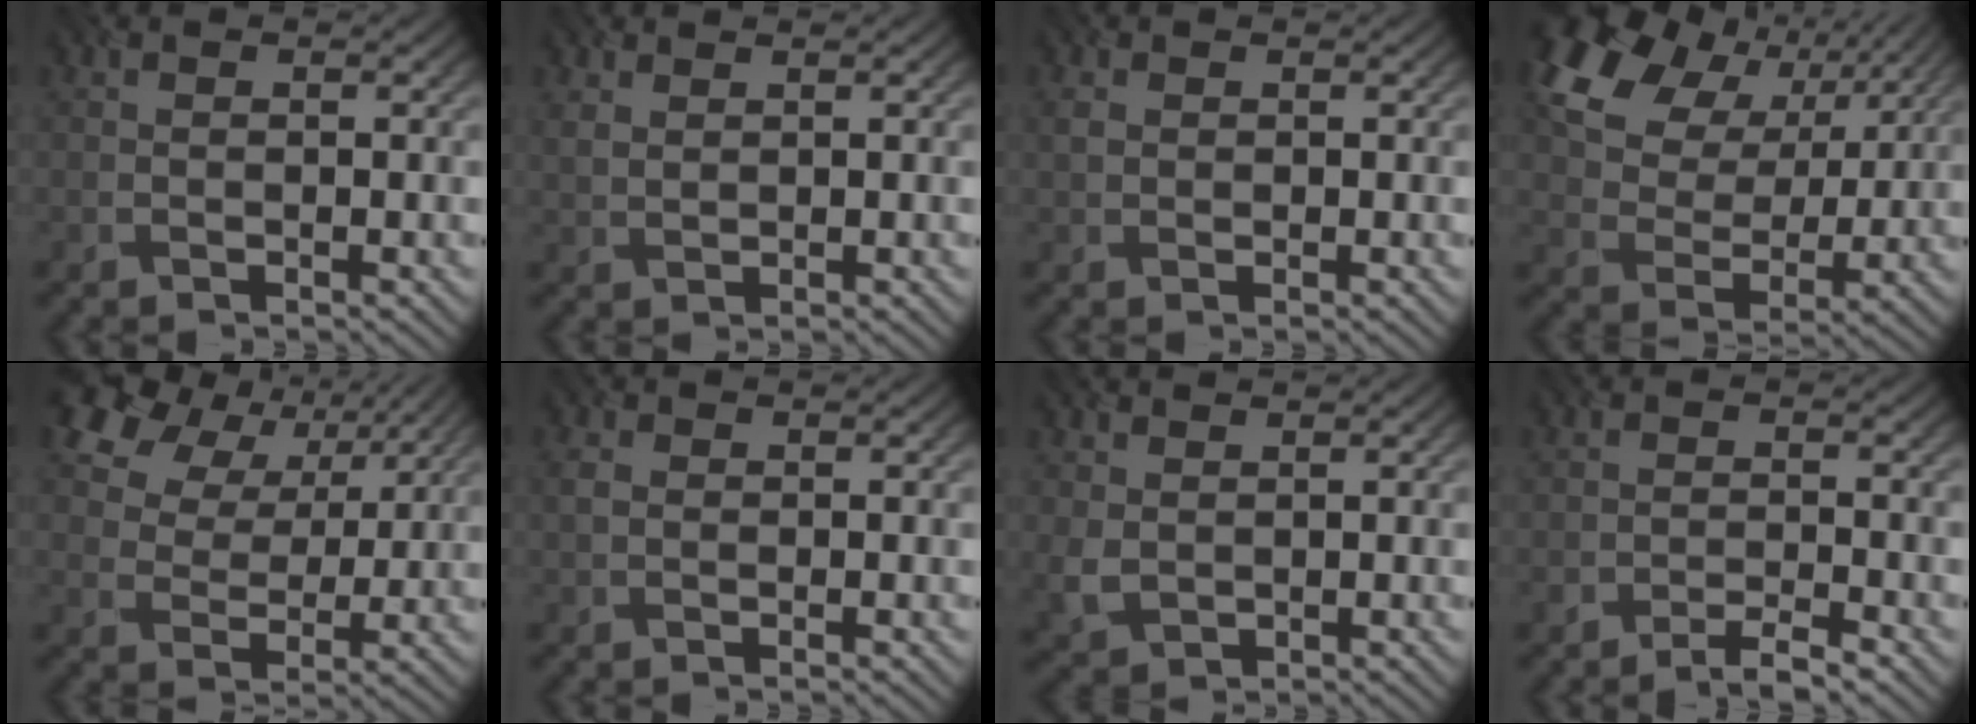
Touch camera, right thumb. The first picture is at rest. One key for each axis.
{"total": 1.6, "fx": 1.5, "fy": 0.4, "fz": 0.3, "tx": -0.021, "ty": -0.002, "tz": 0.031}
{"total": 1.1, "fx": 0.8, "fy": 0.7, "fz": 0.0, "tx": -0.011, "ty": 0.001, "tz": 0.012}
{"total": 16.3, "fx": 8.1, "fy": 10.6, "fz": 9.4, "tx": -0.231, "ty": 0.044, "tz": 0.143}
{"total": 11.6, "fx": 7.6, "fy": 7.1, "fz": 5.0, "tx": -0.141, "ty": 0.012, "tz": 0.140}
{"total": 1.0, "fx": 0.6, "fy": 0.7, "fz": 0.4, "tx": -0.019, "ty": 0.002, "tz": 0.006}
{"total": 2.8, "fx": 1.0, "fy": 2.3, "fz": 1.2, "tx": -0.047, "ty": -0.009, "tz": 0.023}
{"total": 2.0, "fx": -1.8, "fy": 0.0, "fz": 0.9, "tx": -0.016, "ty": 0.003, "tz": -0.039}